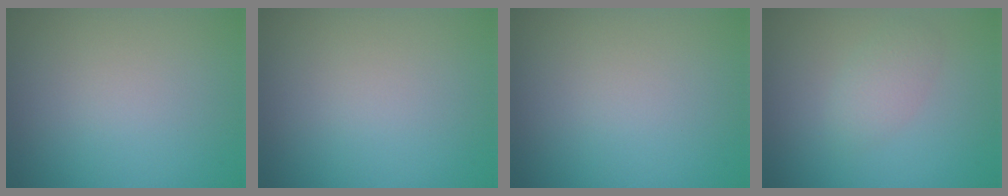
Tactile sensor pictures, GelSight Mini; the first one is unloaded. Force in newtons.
{"total": 0.0}
{"total": 0.0}
{"total": 1.8, "press": 1.8, "slide": 0.2}